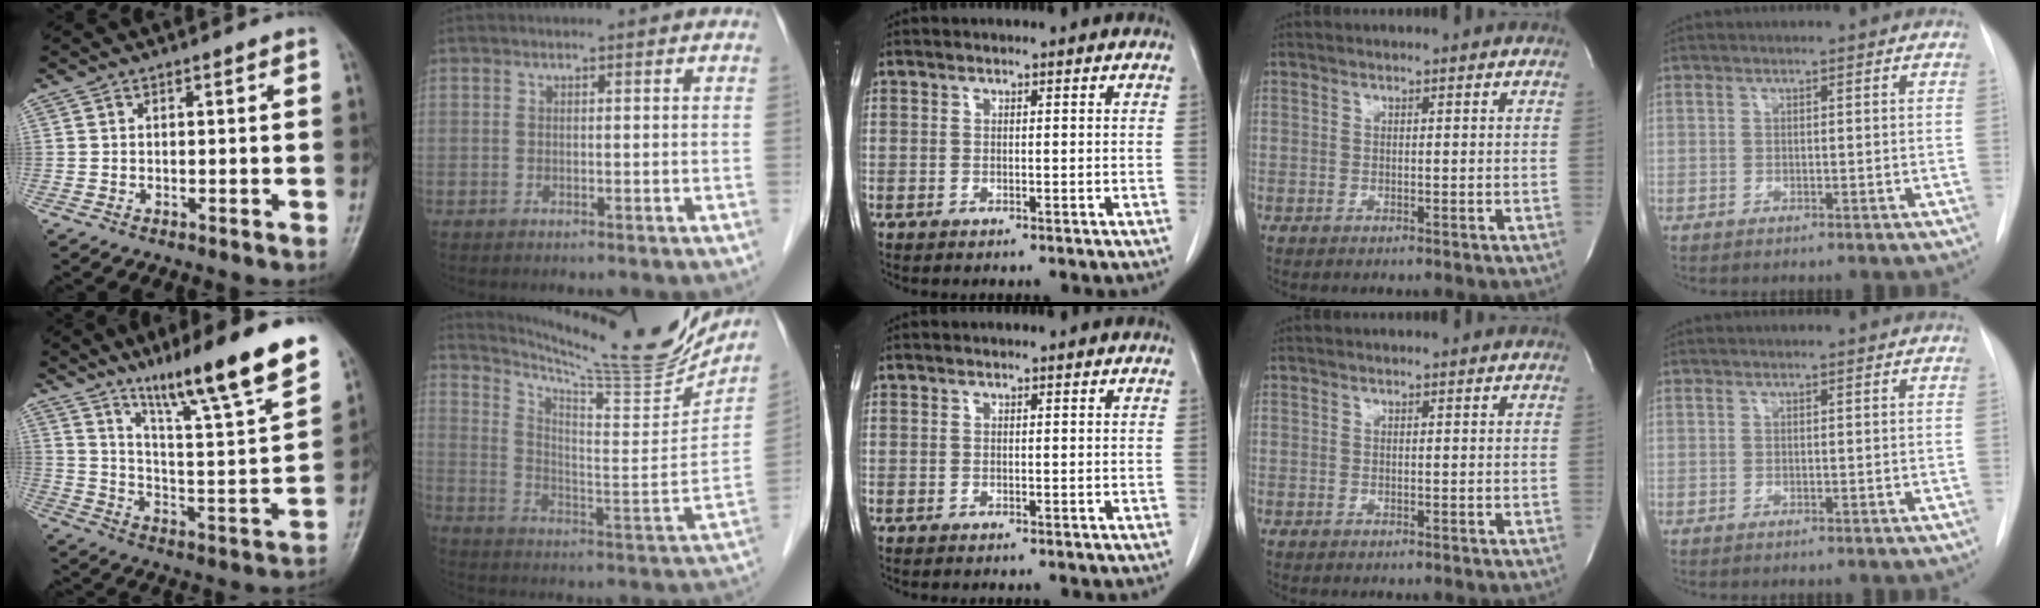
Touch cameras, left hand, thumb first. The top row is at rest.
{"thumb": {"total": 20.3, "force": [14.3, 1.6, 14.3], "torque": [-0.195, -0.071, 0.234]}, "index": {"total": 20.2, "force": [18.9, -0.1, 7.2], "torque": [-0.126, -0.070, 0.275]}}